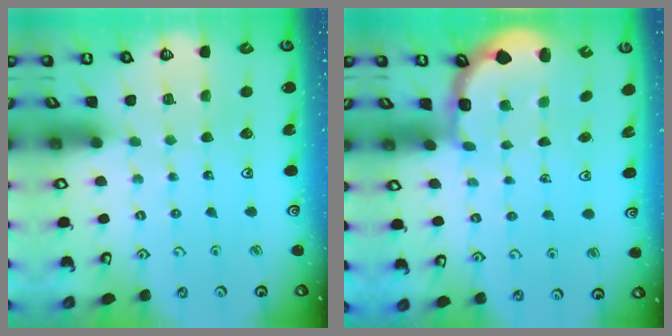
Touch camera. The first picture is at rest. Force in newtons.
{"total": 2.8, "press": 2.2, "slide": 1.7}